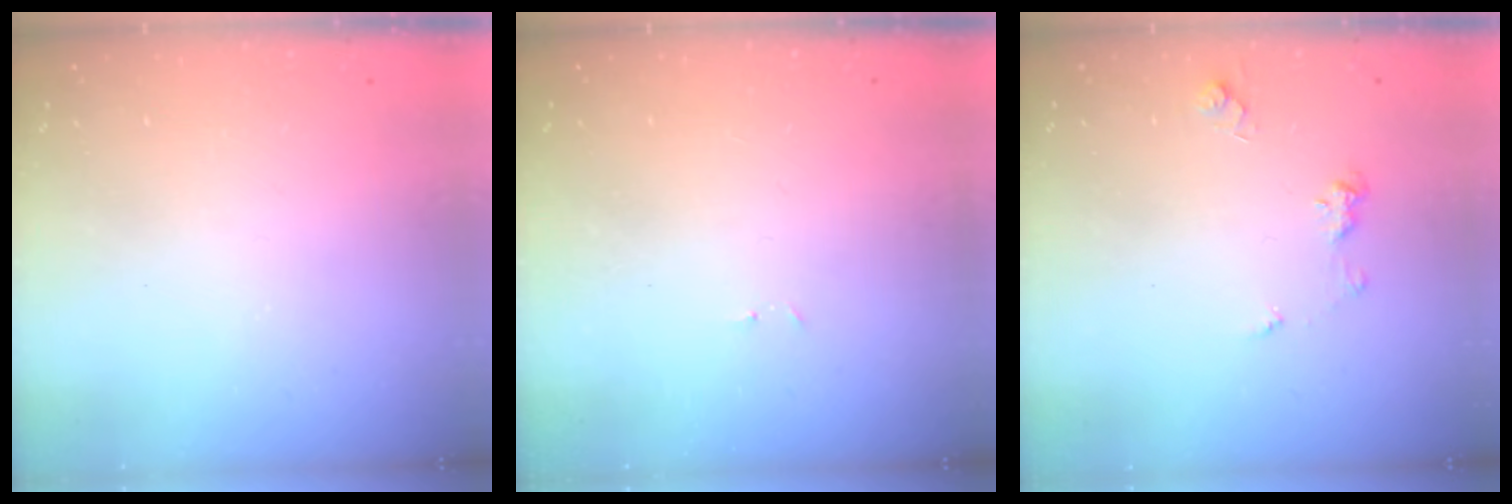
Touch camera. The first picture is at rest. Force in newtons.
{"total": 3.0, "press": 2.9, "slide": 0.4}
{"total": 5.1, "press": 5.1, "slide": 0.5}